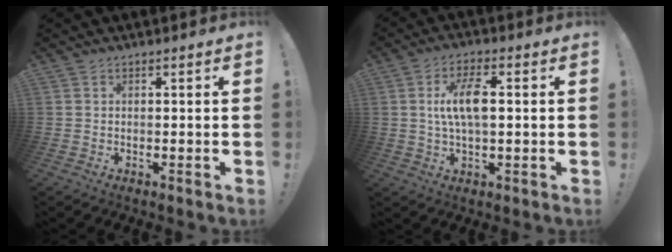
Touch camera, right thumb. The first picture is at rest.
{"total": 9.4, "force": [0.9, 3.9, 8.5], "torque": [-0.158, 0.004, 0.011]}